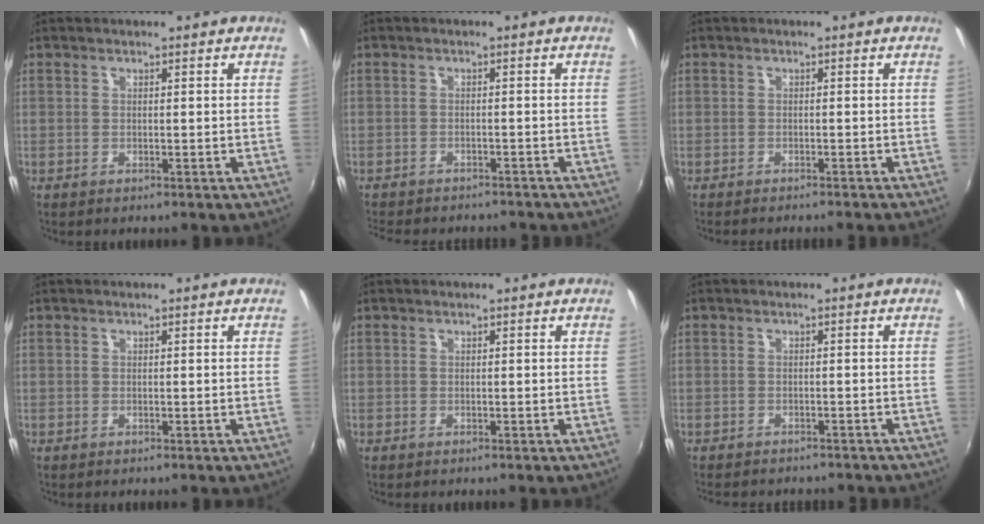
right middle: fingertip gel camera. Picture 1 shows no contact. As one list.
[{"total": 9.0, "force": [-8.1, 2.4, 3.3], "torque": [-0.080, -0.016, -0.115]}, {"total": 2.7, "force": [-2.5, -0.1, 1.1], "torque": [-0.030, -0.010, -0.039]}, {"total": 0.0}, {"total": 0.0}, {"total": 6.3, "force": [-5.6, 1.7, 2.3], "torque": [-0.054, -0.016, -0.077]}]